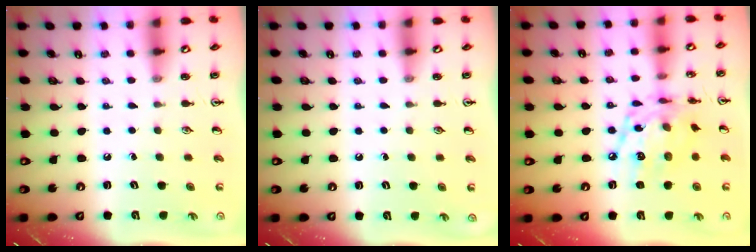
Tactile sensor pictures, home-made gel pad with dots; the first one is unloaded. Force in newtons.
{"total": 0.0}
{"total": 15.1, "press": 15.0, "slide": 0.9}